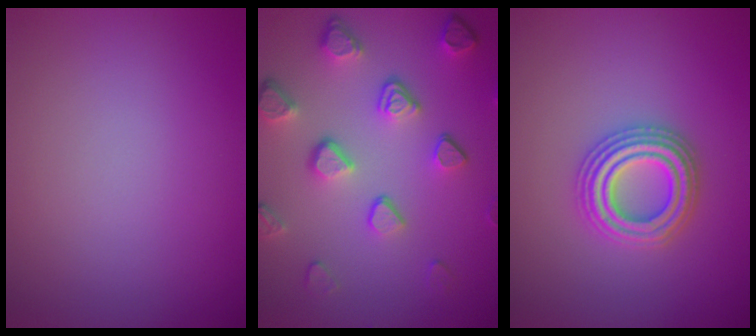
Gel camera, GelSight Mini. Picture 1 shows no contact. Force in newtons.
{"total": 5.2, "press": 4.0, "slide": 3.3}
{"total": 4.3, "press": 4.2, "slide": 0.7}